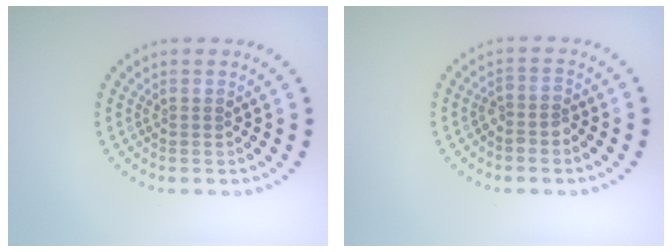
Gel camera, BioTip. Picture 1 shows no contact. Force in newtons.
{"total": 1.7, "press": 1.4, "slide": 1.0}